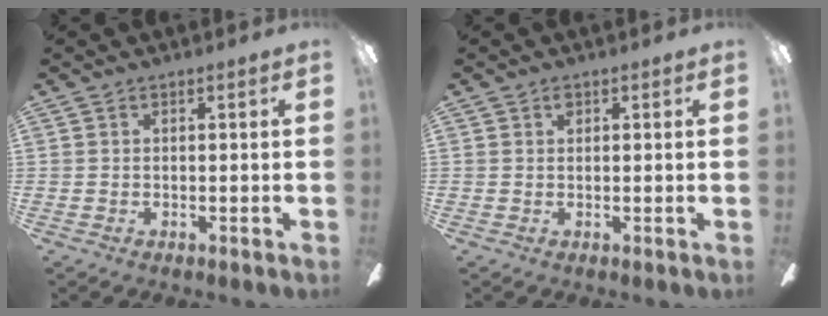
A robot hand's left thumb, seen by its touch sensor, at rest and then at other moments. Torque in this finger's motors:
{"motor_torque": [-0.03, 0.08, 0.23, -0.39, 0.00]}